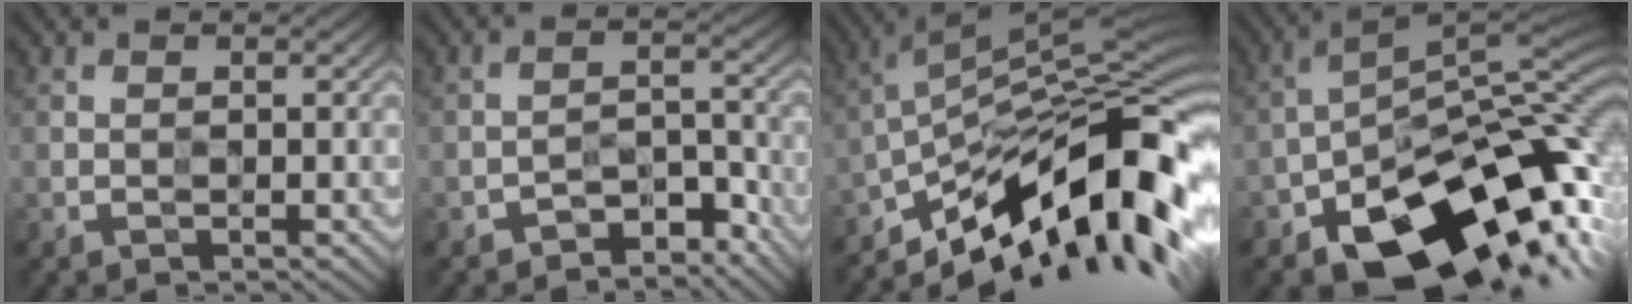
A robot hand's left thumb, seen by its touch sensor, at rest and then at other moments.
{"total": 4.6, "force": [-4.0, 1.8, 1.6], "torque": [-0.014, 0.008, -0.069]}
{"total": 15.4, "force": [-8.9, 4.6, 11.7], "torque": [-0.192, 0.013, -0.169]}
{"total": 18.0, "force": [-10.0, 8.9, 12.0], "torque": [-0.189, -0.022, -0.169]}